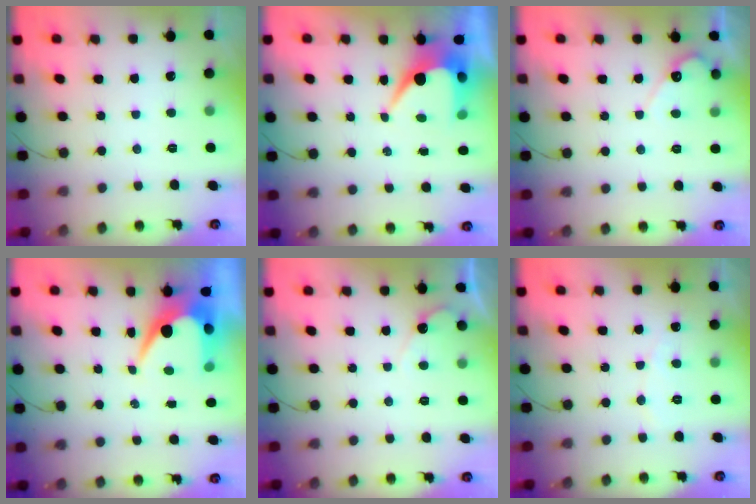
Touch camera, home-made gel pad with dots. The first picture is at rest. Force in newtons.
{"total": 7.6, "press": 7.5, "slide": 0.9}
{"total": 4.7, "press": 4.7, "slide": 0.4}
{"total": 9.2, "press": 9.1, "slide": 0.8}
{"total": 4.3, "press": 4.3, "slide": 0.3}
{"total": 4.0, "press": 4.0, "slide": 0.3}